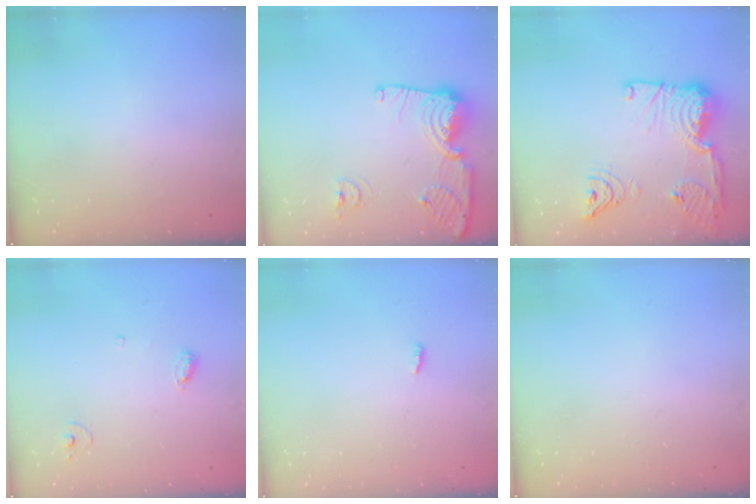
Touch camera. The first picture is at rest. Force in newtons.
{"total": 14.2, "press": 14.1, "slide": 1.6}
{"total": 21.8, "press": 20.6, "slide": 6.9}
{"total": 4.7, "press": 4.7, "slide": 0.5}
{"total": 2.8, "press": 2.7, "slide": 0.8}
{"total": 0.0}